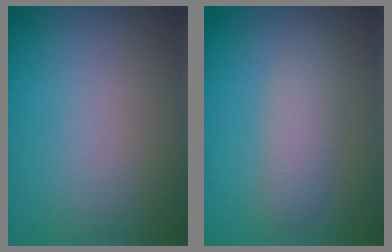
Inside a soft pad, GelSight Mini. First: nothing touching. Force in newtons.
{"total": 2.6, "press": 2.6, "slide": 0.1}